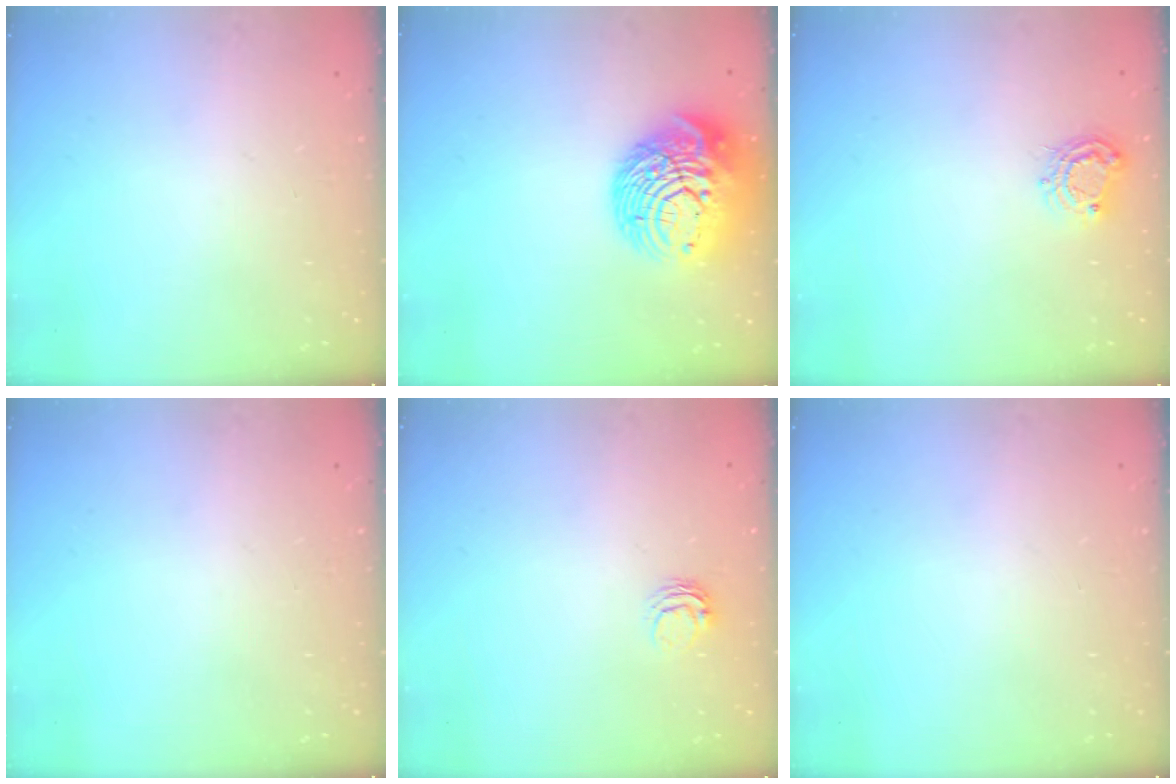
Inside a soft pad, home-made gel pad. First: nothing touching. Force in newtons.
{"total": 16.8, "press": 16.7, "slide": 1.8}
{"total": 6.7, "press": 6.7, "slide": 0.6}
{"total": 0.0}
{"total": 4.2, "press": 4.2, "slide": 0.3}
{"total": 0.0}